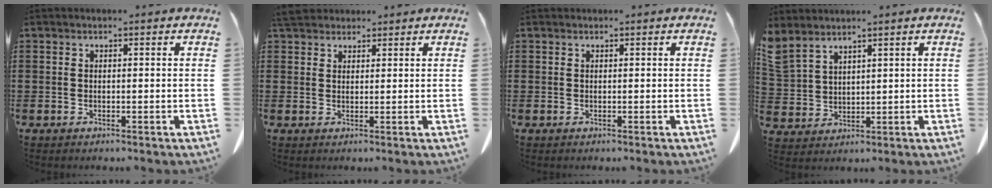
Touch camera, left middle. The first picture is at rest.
{"total": 3.7, "force": [3.2, 1.3, 1.2], "torque": [-0.025, -0.003, 0.061]}
{"total": 0.0}
{"total": 3.1, "force": [2.8, 0.9, 0.8], "torque": [-0.029, -0.007, 0.053]}